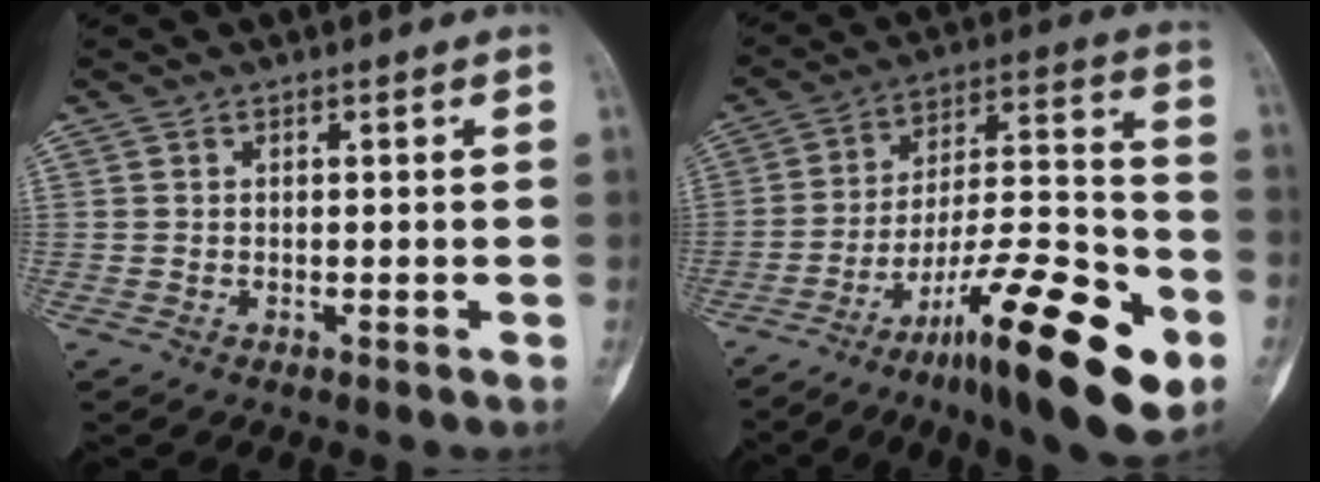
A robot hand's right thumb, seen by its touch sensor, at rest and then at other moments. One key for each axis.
{"total": 25.5, "fx": -13.3, "fy": 7.1, "fz": 20.6, "tx": -0.292, "ty": 0.083, "tz": -0.207}